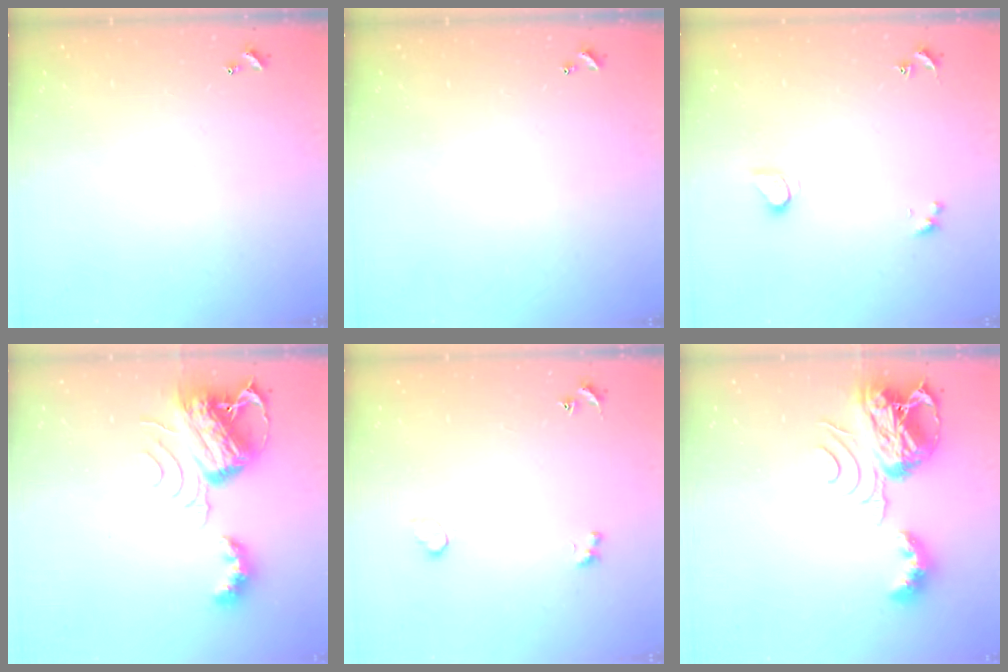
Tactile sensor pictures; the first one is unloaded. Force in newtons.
{"total": 0.0}
{"total": 1.4, "press": 1.4, "slide": 0.4}
{"total": 9.9, "press": 9.8, "slide": 1.3}
{"total": 3.3, "press": 3.0, "slide": 1.3}
{"total": 7.9, "press": 7.8, "slide": 1.1}